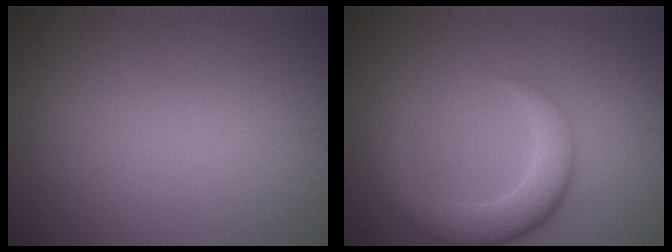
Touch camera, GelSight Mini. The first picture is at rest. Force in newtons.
{"total": 4.4, "press": 4.4, "slide": 0.5}